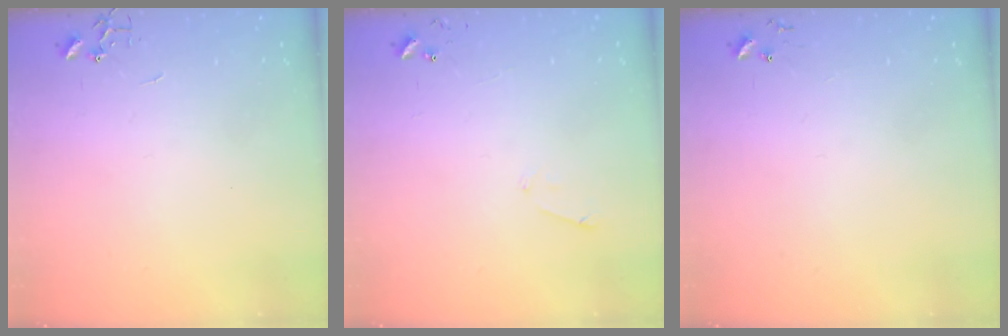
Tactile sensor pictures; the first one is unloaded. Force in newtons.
{"total": 4.2, "press": 4.2, "slide": 0.3}
{"total": 5.1, "press": 5.0, "slide": 0.4}